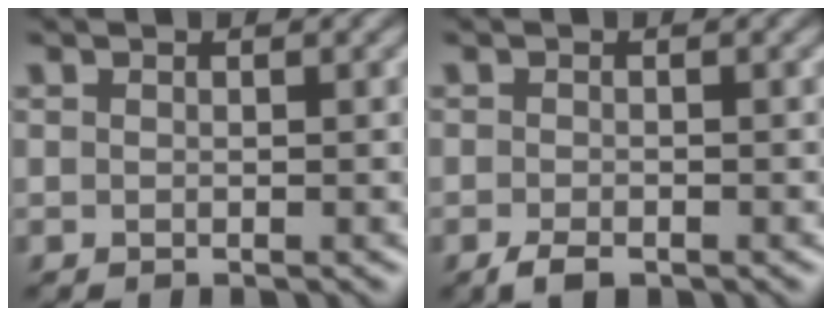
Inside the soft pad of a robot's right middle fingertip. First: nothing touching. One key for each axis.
{"total": 1.9, "fx": -1.2, "fy": 0.8, "fz": 1.2, "tx": -0.023, "ty": -0.005, "tz": -0.024}